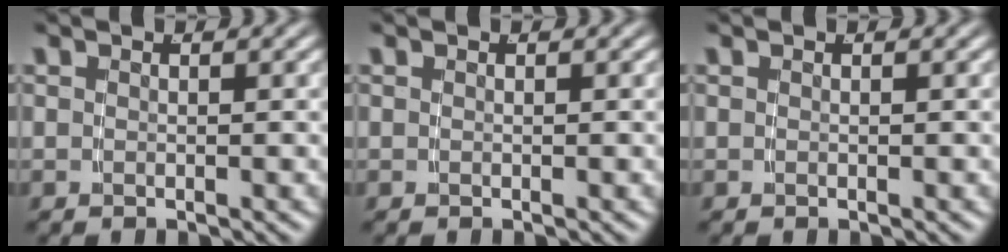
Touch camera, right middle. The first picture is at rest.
{"total": 0.0}
{"total": 0.0}